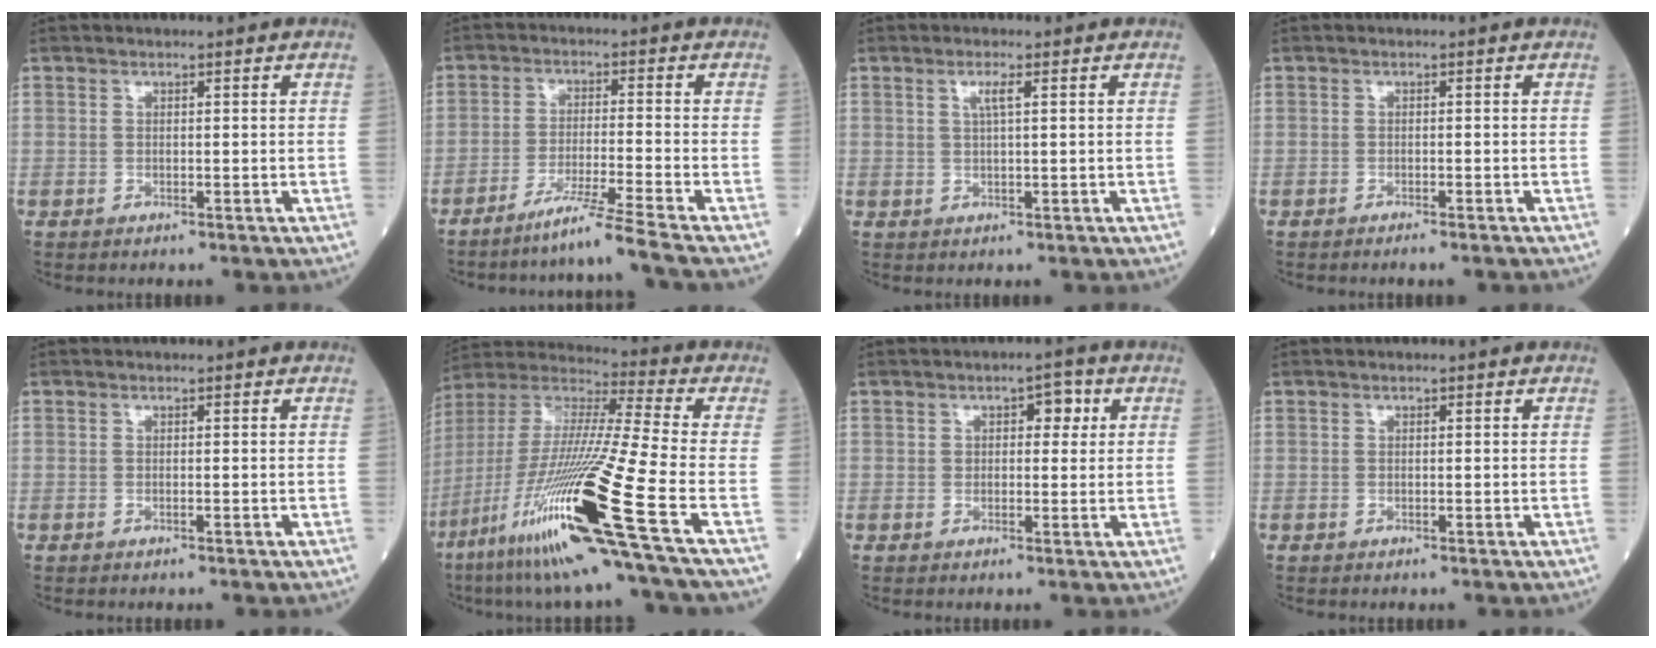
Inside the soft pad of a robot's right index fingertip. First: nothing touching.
{"total": 8.8, "force": [-7.1, -2.9, 4.2], "torque": [-0.063, -0.032, -0.120]}
{"total": 1.9, "force": [0.7, 0.0, 1.8], "torque": [-0.037, 0.001, 0.013]}
{"total": 2.6, "force": [-2.3, 0.1, 1.2], "torque": [-0.013, -0.003, -0.027]}
{"total": 0.0}
{"total": 26.0, "force": [-11.1, -0.5, 23.5], "torque": [-0.465, -0.057, -0.210]}
{"total": 3.3, "force": [1.2, 1.8, 2.5], "torque": [-0.028, 0.013, 0.013]}
{"total": 0.0}